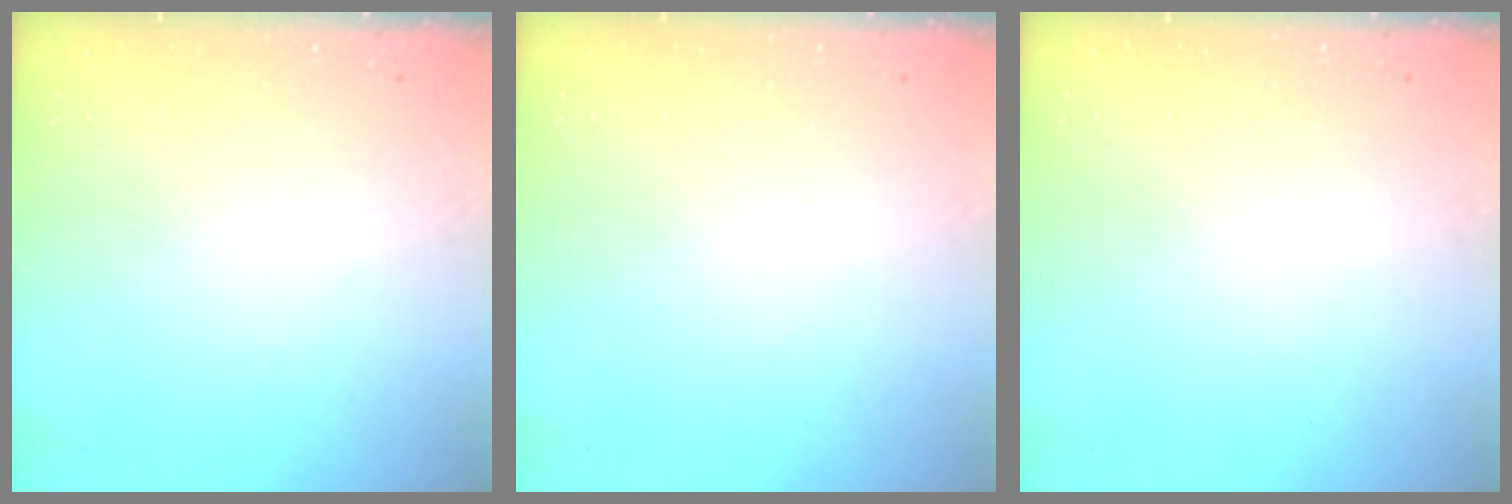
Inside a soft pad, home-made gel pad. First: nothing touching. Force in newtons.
{"total": 0.0}
{"total": 0.0}